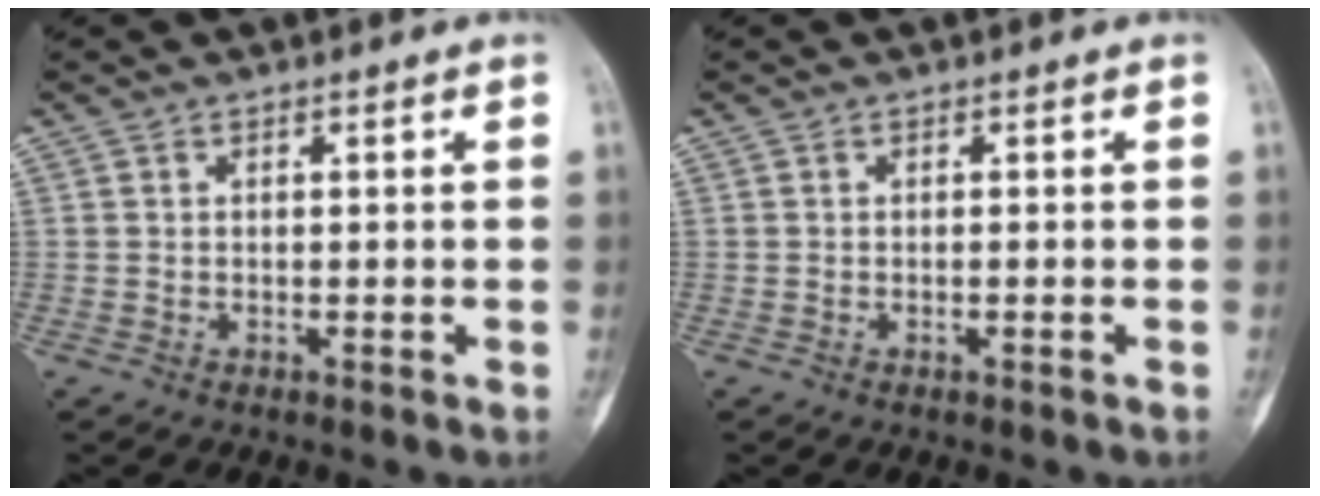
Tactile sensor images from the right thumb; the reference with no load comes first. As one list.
[{"total": 0.0}]